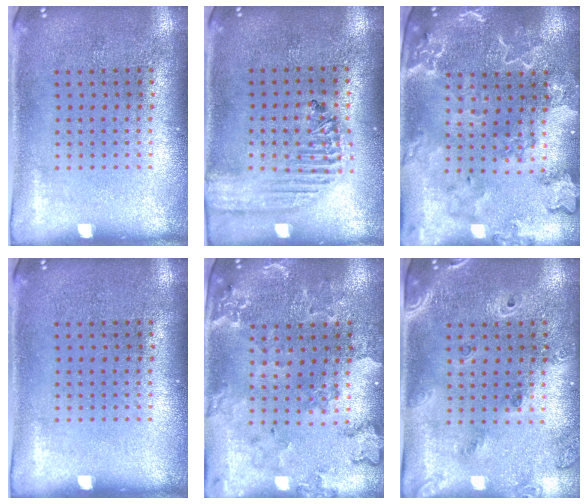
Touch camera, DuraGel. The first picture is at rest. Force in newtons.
{"total": 1.8, "press": 1.7, "slide": 0.6}
{"total": 2.7, "press": 2.5, "slide": 1.0}
{"total": 0.0}
{"total": 0.7, "press": 0.7, "slide": 0.2}
{"total": 1.5, "press": 1.5, "slide": 0.4}